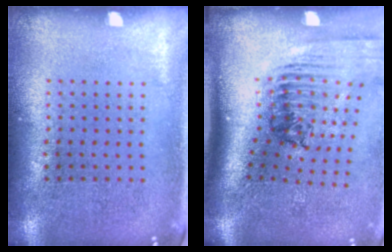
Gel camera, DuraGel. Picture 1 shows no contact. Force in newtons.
{"total": 2.5, "press": 1.8, "slide": 1.8}